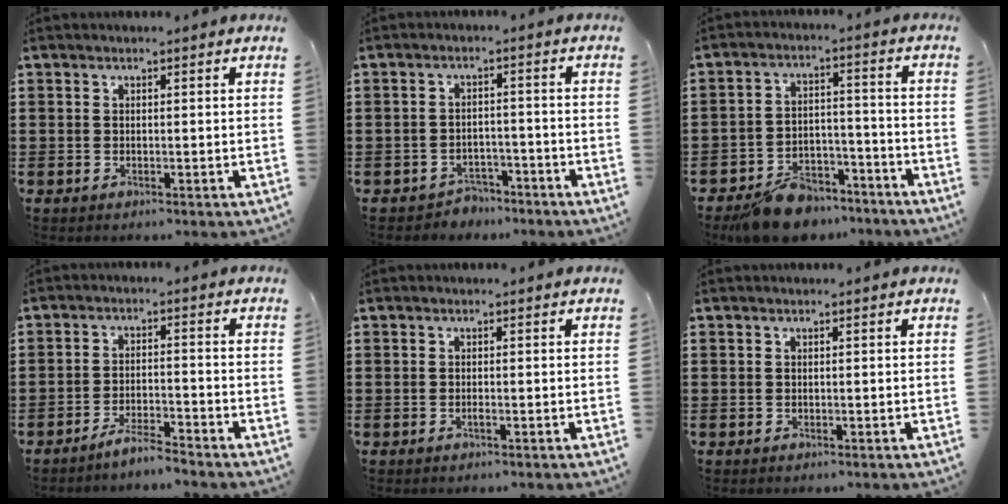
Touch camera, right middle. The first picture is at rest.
{"total": 2.7, "force": [-2.6, 0.8, -0.1], "torque": [-0.008, 0.003, -0.058]}
{"total": 8.0, "force": [-7.1, 2.8, 2.4], "torque": [-0.044, 0.026, -0.136]}
{"total": 3.8, "force": [-3.6, 0.0, 1.2], "torque": [-0.021, 0.005, -0.072]}
{"total": 0.5, "force": [-0.3, 0.0, 0.4], "torque": [-0.008, -0.001, -0.006]}
{"total": 0.0}